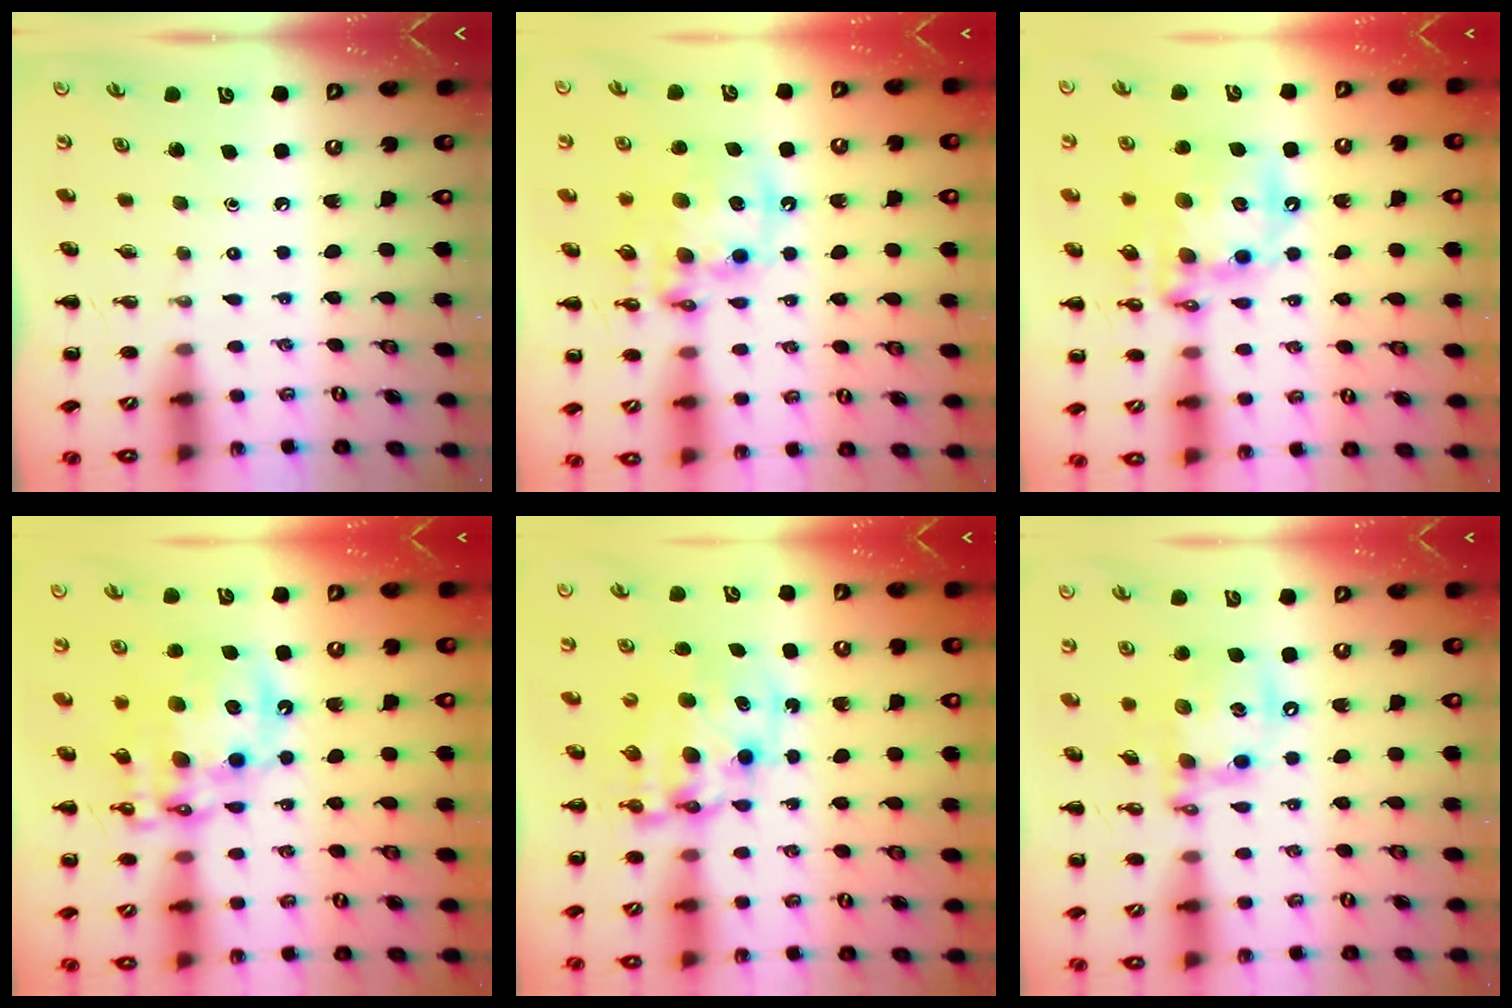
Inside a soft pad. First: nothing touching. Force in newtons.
{"total": 14.6, "press": 14.1, "slide": 3.6}
{"total": 17.5, "press": 17.2, "slide": 3.6}
{"total": 17.5, "press": 17.0, "slide": 3.8}
{"total": 10.7, "press": 10.3, "slide": 2.9}
{"total": 14.0, "press": 13.6, "slide": 3.2}